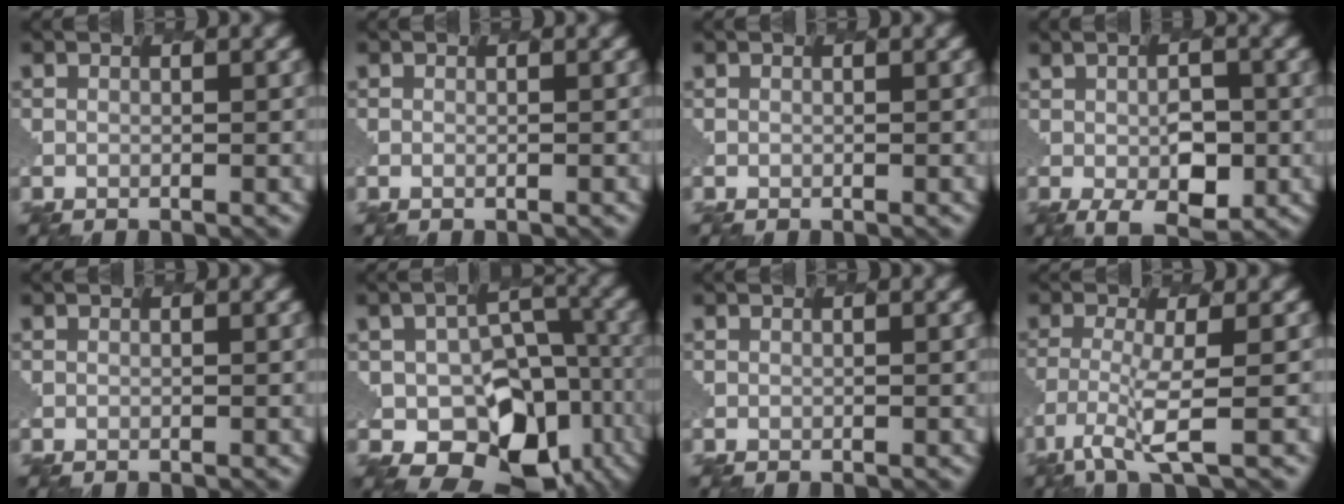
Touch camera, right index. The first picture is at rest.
{"total": 0.5, "force": [0.1, 0.3, 0.4], "torque": [0.005, 0.002, -0.006]}
{"total": 0.0}
{"total": 4.2, "force": [-0.9, 2.1, 3.5], "torque": [-0.075, -0.012, -0.007]}
{"total": 0.0}
{"total": 12.2, "force": [-4.1, 8.4, 7.8], "torque": [-0.118, -0.031, -0.046]}
{"total": 0.0}
{"total": 3.1, "force": [-1.8, -0.1, 2.5], "torque": [-0.066, -0.009, -0.044]}